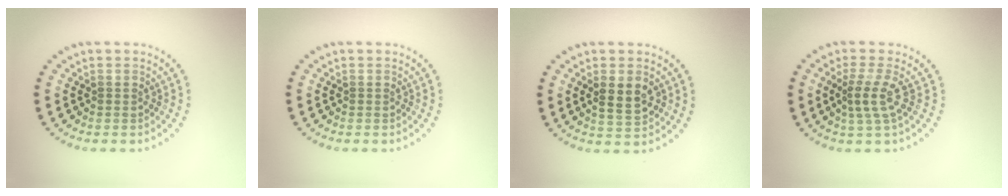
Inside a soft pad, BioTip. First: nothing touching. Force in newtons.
{"total": 0.0}
{"total": 2.9, "press": 2.9, "slide": 0.4}
{"total": 2.5, "press": 1.9, "slide": 1.7}